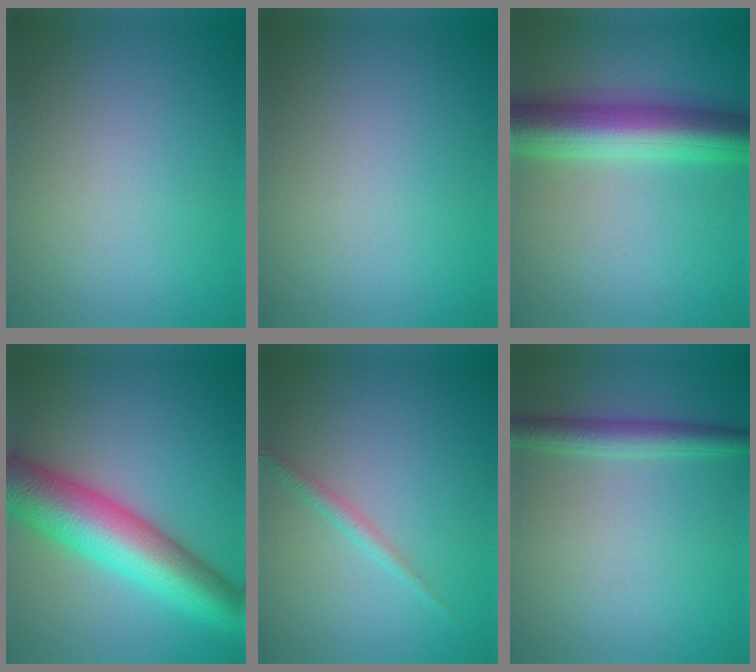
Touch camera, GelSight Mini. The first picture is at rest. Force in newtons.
{"total": 0.0}
{"total": 9.0, "press": 9.0, "slide": 0.2}
{"total": 10.2, "press": 10.2, "slide": 0.2}
{"total": 1.3, "press": 1.3, "slide": 0.0}
{"total": 2.8, "press": 2.8, "slide": 0.1}